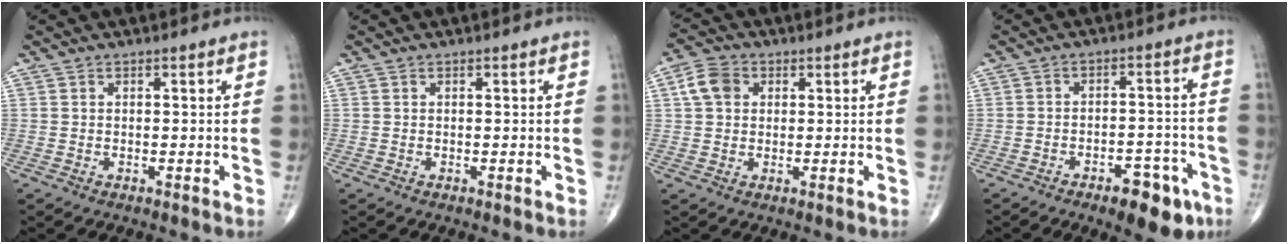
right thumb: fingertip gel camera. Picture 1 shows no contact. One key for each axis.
{"total": 0.0}
{"total": 5.6, "fx": 1.4, "fy": 4.3, "fz": 3.2, "tx": -0.053, "ty": 0.008, "tz": 0.021}
{"total": 9.9, "fx": -5.7, "fy": 4.5, "fz": 6.8, "tx": -0.067, "ty": 0.037, "tz": -0.073}